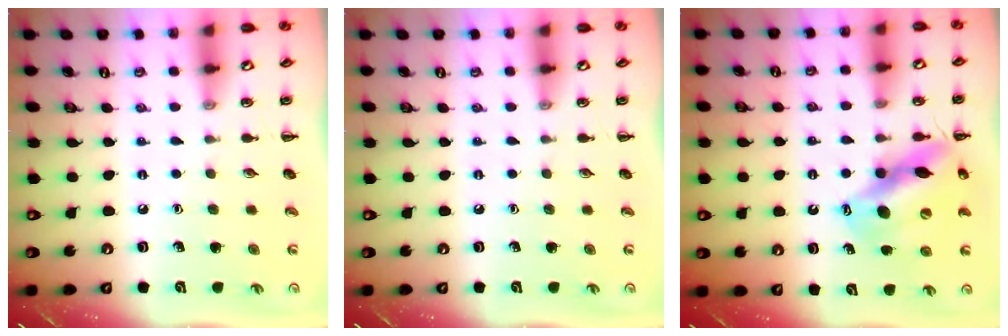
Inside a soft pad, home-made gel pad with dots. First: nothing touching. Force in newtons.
{"total": 0.0}
{"total": 13.6, "press": 13.1, "slide": 3.7}